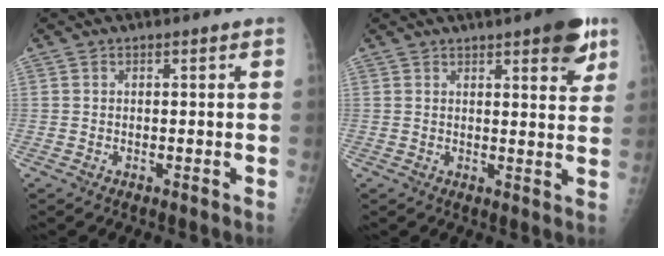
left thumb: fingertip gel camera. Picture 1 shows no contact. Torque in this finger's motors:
{"motor_torque": [1.12, 0.96, 0.56, -0.59, 0.02]}